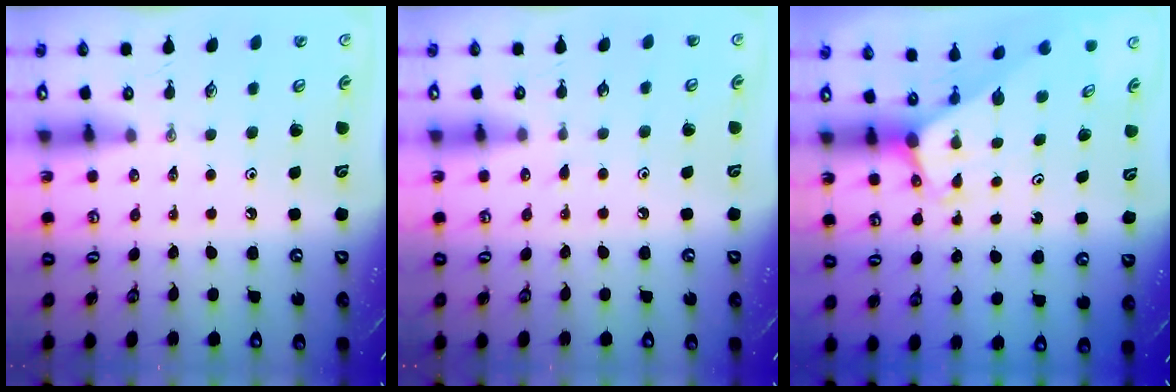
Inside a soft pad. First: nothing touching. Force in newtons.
{"total": 5.1, "press": 5.1, "slide": 0.5}
{"total": 2.9, "press": 2.9, "slide": 0.1}